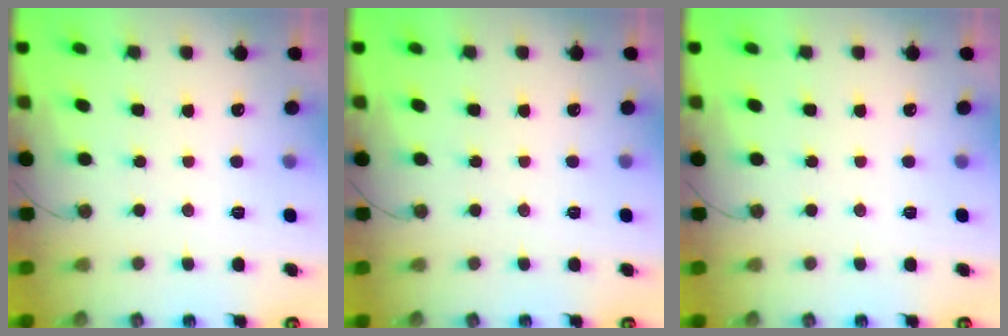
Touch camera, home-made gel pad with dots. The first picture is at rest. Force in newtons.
{"total": 0.0}
{"total": 0.0}